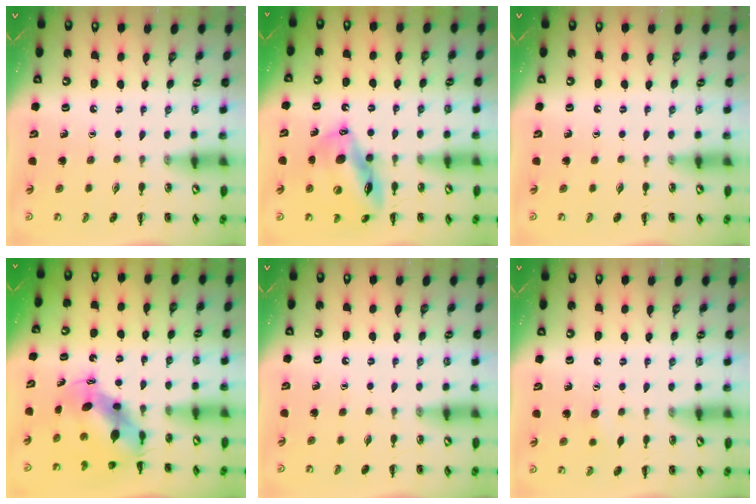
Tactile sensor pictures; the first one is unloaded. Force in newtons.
{"total": 15.5, "press": 14.9, "slide": 4.2}
{"total": 0.0}
{"total": 7.6, "press": 7.4, "slide": 1.7}
{"total": 0.0}
{"total": 3.5, "press": 3.4, "slide": 1.0}